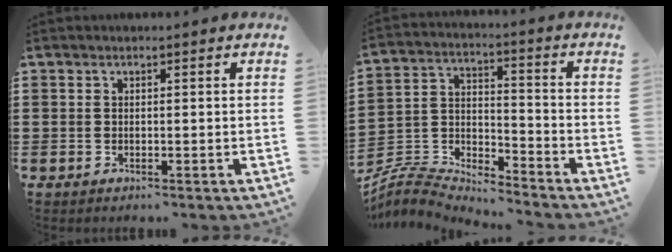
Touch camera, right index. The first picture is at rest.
{"total": 5.7, "force": [-5.6, 0.8, 0.6], "torque": [-0.038, -0.009, -0.122]}